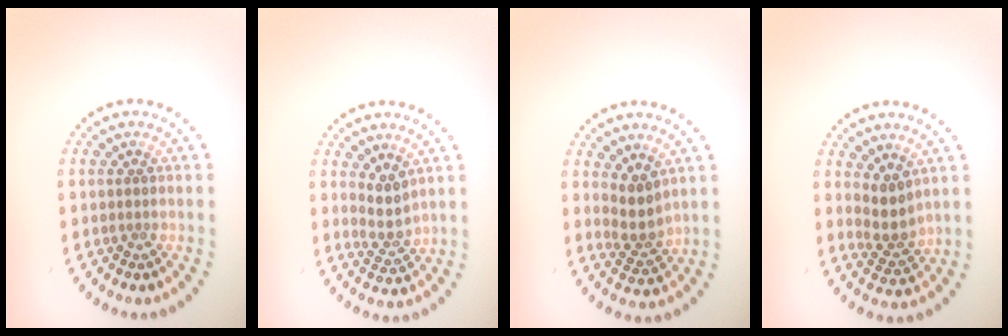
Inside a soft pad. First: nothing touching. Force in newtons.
{"total": 2.3, "press": 1.7, "slide": 1.5}
{"total": 2.5, "press": 2.0, "slide": 1.6}
{"total": 2.6, "press": 2.1, "slide": 1.6}